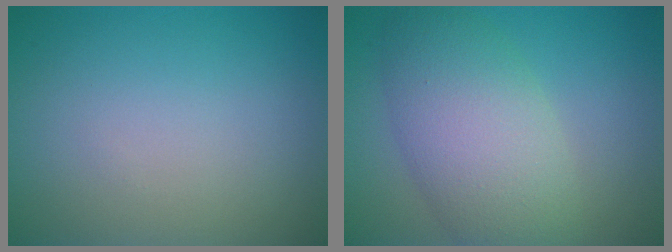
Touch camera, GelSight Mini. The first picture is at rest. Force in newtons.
{"total": 7.3, "press": 7.3, "slide": 0.4}